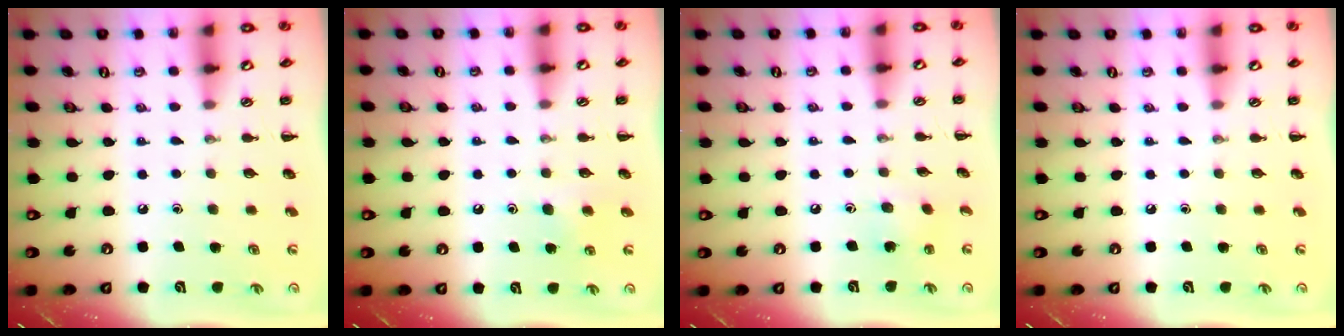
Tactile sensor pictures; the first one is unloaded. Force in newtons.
{"total": 4.8, "press": 4.5, "slide": 1.7}
{"total": 3.1, "press": 3.0, "slide": 0.7}
{"total": 0.0}